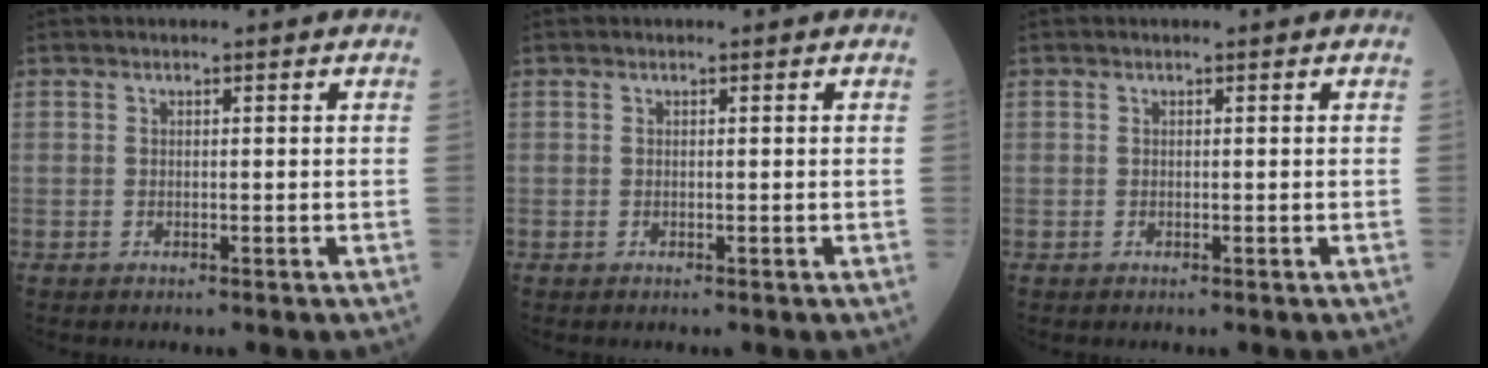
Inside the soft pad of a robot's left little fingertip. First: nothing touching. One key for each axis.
{"total": 0.0}
{"total": 0.0}